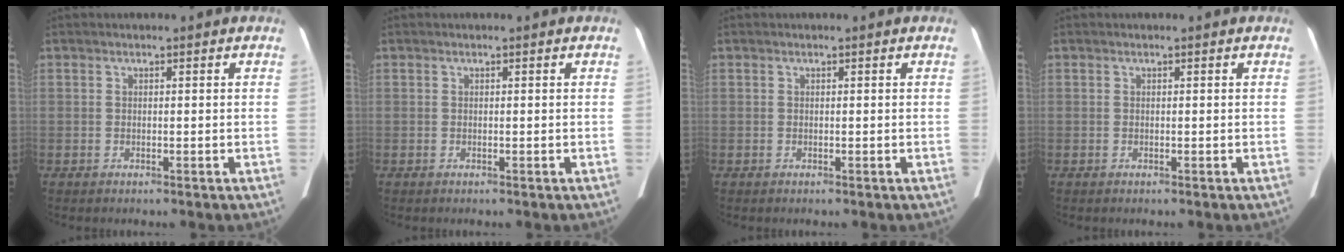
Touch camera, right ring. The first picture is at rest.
{"total": 0.0}
{"total": 0.0}
{"total": 0.0}